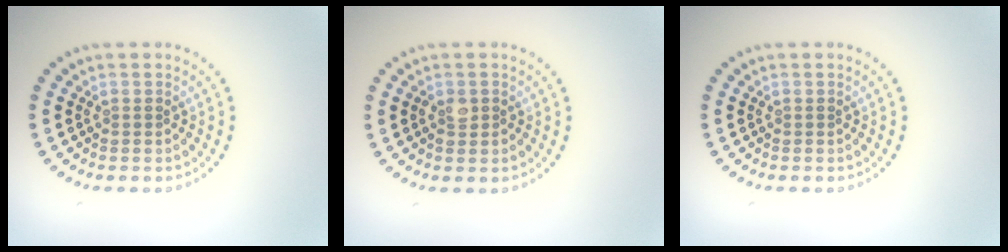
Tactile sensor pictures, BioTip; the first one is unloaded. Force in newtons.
{"total": 1.4, "press": 1.3, "slide": 0.3}
{"total": 0.0}